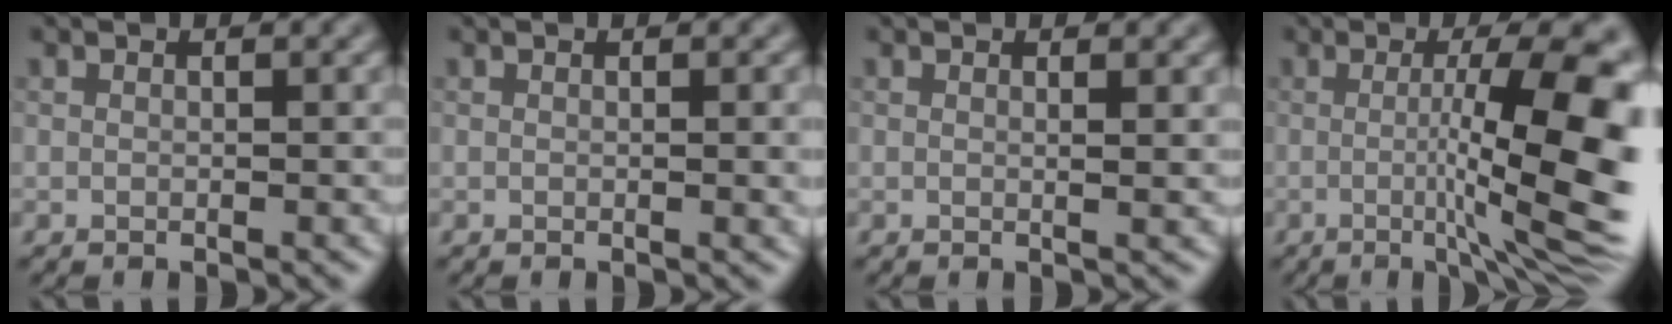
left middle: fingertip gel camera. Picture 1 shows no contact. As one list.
[{"total": 1.4, "force": [0.1, 0.3, 1.4], "torque": [-0.014, 0.000, -0.001]}, {"total": 1.3, "force": [0.5, 0.4, 1.1], "torque": [-0.010, 0.000, 0.003]}, {"total": 12.9, "force": [-0.5, 3.3, 12.5], "torque": [-0.158, -0.007, -0.007]}]